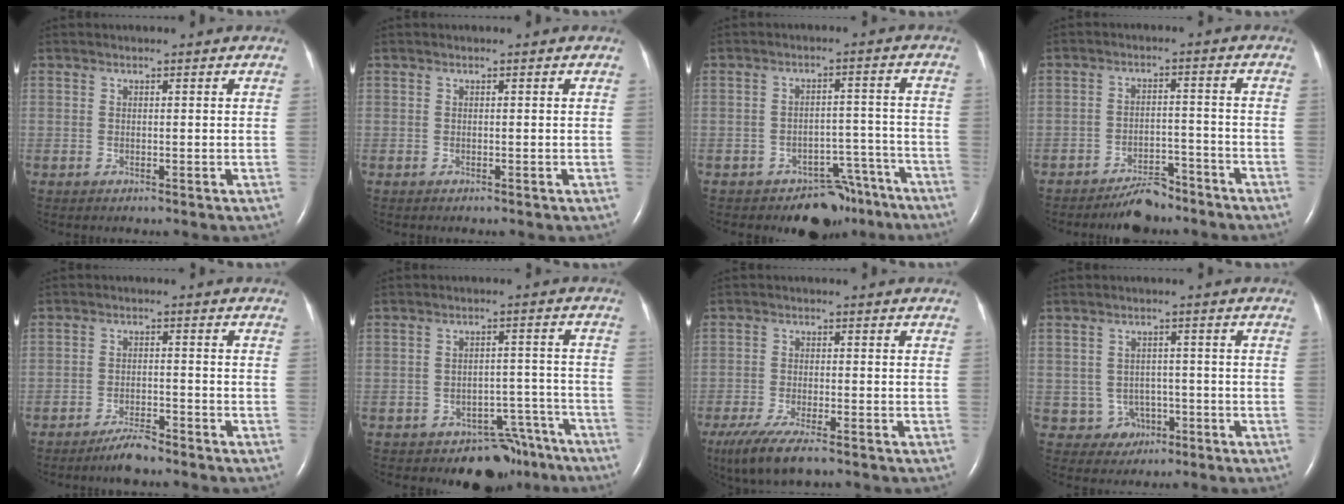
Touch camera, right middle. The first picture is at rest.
{"total": 0.0}
{"total": 8.0, "force": [-6.6, 4.3, 1.0], "torque": [0.014, 0.045, -0.091]}
{"total": 5.8, "force": [-5.1, 2.0, 1.8], "torque": [-0.029, 0.000, -0.082]}
{"total": 3.8, "force": [-3.3, 0.4, 1.7], "torque": [-0.039, -0.006, -0.060]}
{"total": 8.3, "force": [-6.9, 4.5, 0.8], "torque": [0.020, 0.045, -0.090]}
{"total": 8.5, "force": [-6.0, 1.8, 5.8], "torque": [-0.102, -0.021, -0.097]}
{"total": 3.3, "force": [-1.2, 3.0, 0.0], "torque": [0.005, 0.013, -0.010]}